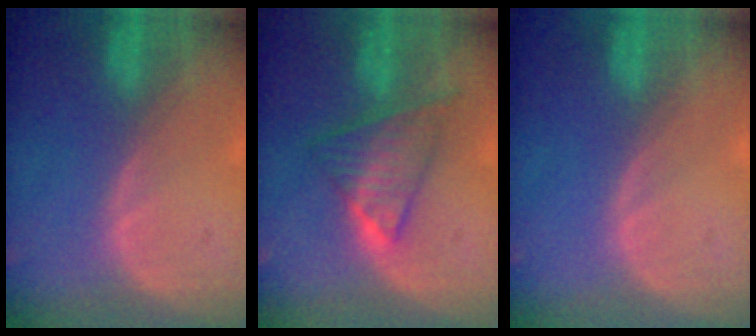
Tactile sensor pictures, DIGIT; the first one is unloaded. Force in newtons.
{"total": 6.7, "press": 6.4, "slide": 1.9}
{"total": 0.0}